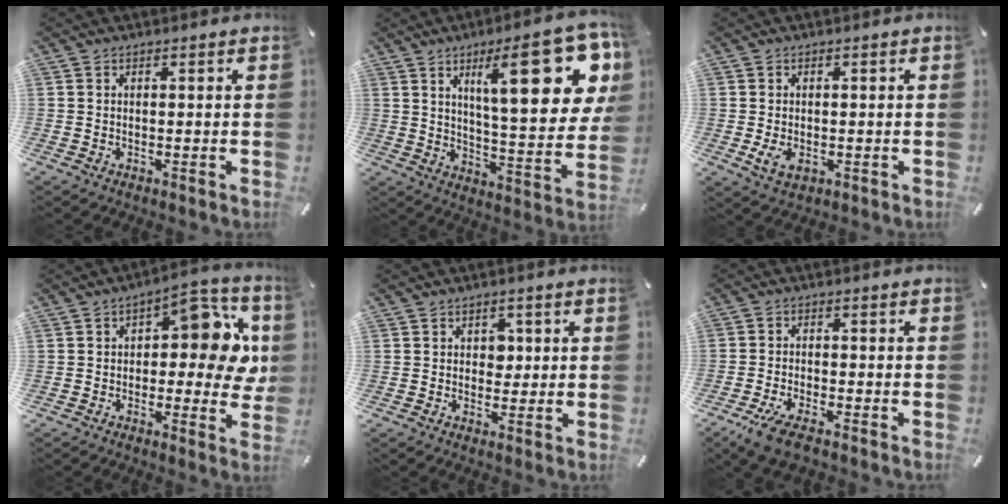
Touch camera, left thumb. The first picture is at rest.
{"total": 25.1, "force": [10.6, 8.4, 21.1], "torque": [-0.299, -0.051, 0.158]}
{"total": 3.6, "force": [-1.0, 2.4, 2.5], "torque": [-0.049, -0.004, -0.021]}
{"total": 13.5, "force": [3.0, 6.6, 11.4], "torque": [-0.137, -0.019, 0.045]}
{"total": 3.1, "force": [0.3, 2.5, 1.8], "torque": [-0.014, -0.004, -0.005]}
{"total": 6.0, "force": [-4.3, 1.9, 3.7], "torque": [-0.088, 0.007, -0.081]}